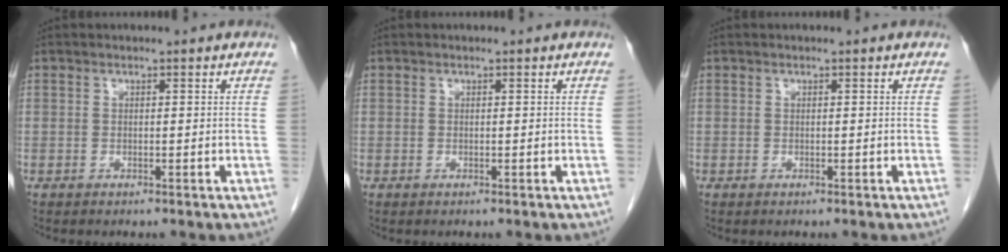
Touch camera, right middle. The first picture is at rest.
{"total": 0.0}
{"total": 0.0}